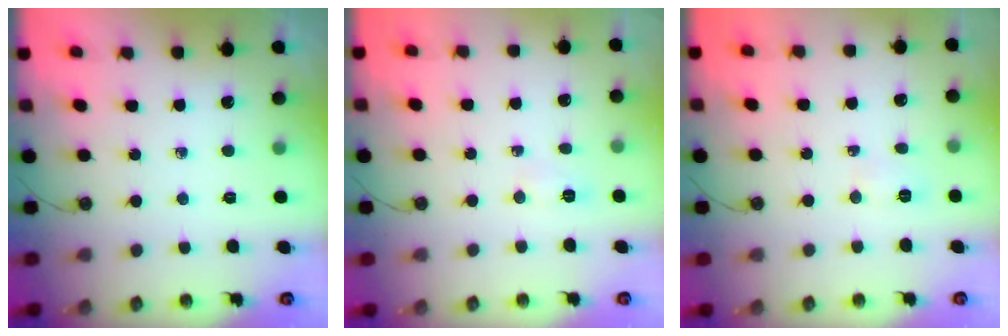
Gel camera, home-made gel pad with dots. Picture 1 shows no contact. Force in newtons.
{"total": 3.1, "press": 2.8, "slide": 1.3}
{"total": 3.3, "press": 3.2, "slide": 0.9}